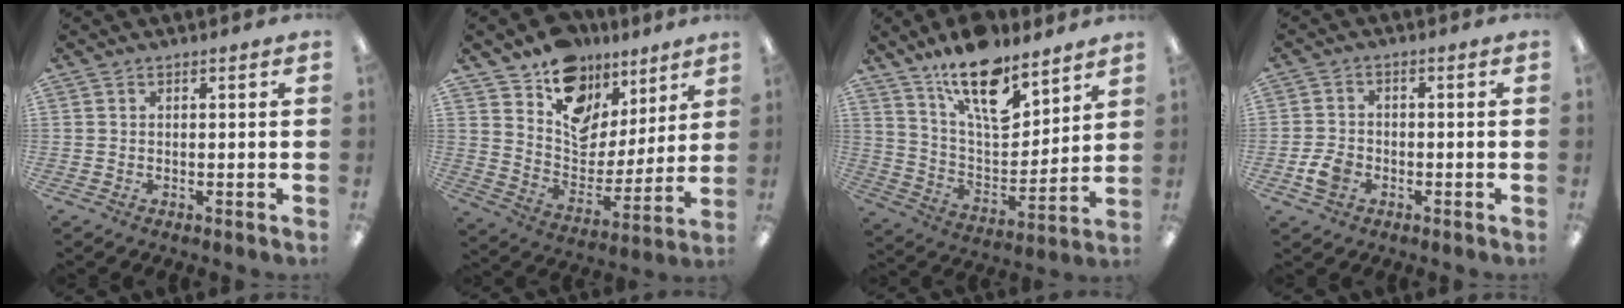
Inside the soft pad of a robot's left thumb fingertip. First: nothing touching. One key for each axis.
{"total": 13.2, "fx": 8.9, "fy": 9.0, "fz": 3.9, "tx": -0.067, "ty": -0.068, "tz": 0.166}
{"total": 18.0, "fx": 12.5, "fy": 7.5, "fz": 10.6, "tx": -0.178, "ty": -0.074, "tz": 0.216}
{"total": 4.7, "fx": -2.0, "fy": 3.4, "fz": 2.5, "tx": -0.051, "ty": 0.007, "tz": -0.036}